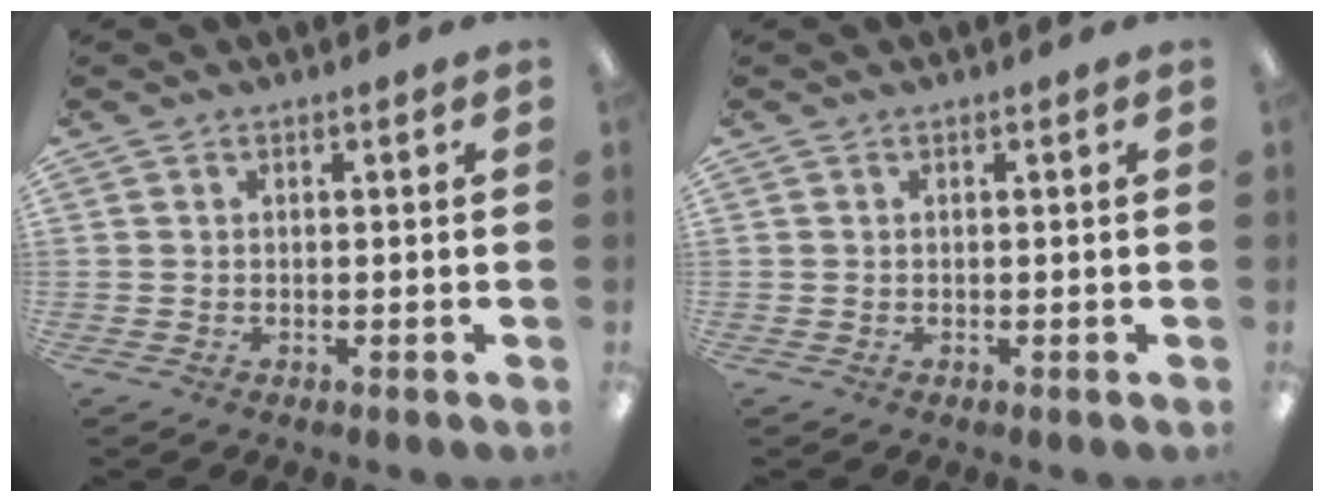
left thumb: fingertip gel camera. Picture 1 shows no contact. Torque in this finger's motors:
{"motor_torque": [0.00, 0.00, -0.07, 0.07, 0.00]}